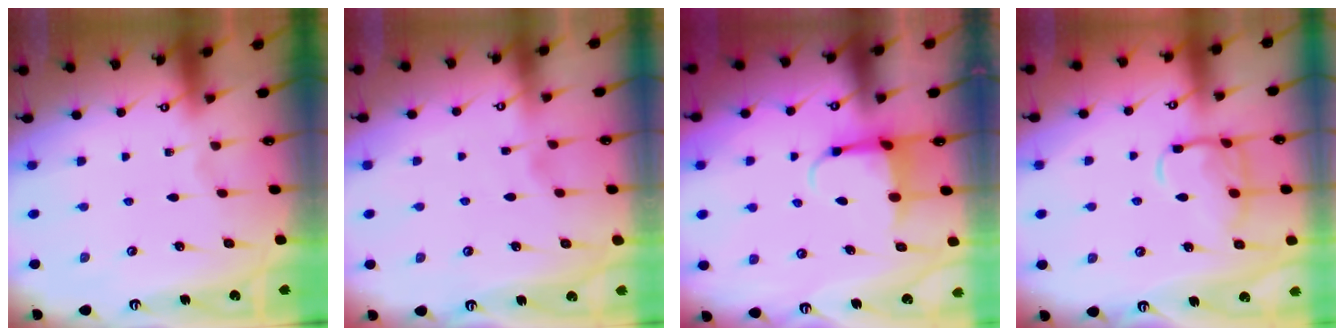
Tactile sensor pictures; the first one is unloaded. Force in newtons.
{"total": 2.0, "press": 2.0, "slide": 0.1}
{"total": 6.1, "press": 6.0, "slide": 1.3}
{"total": 13.1, "press": 13.1, "slide": 1.1}